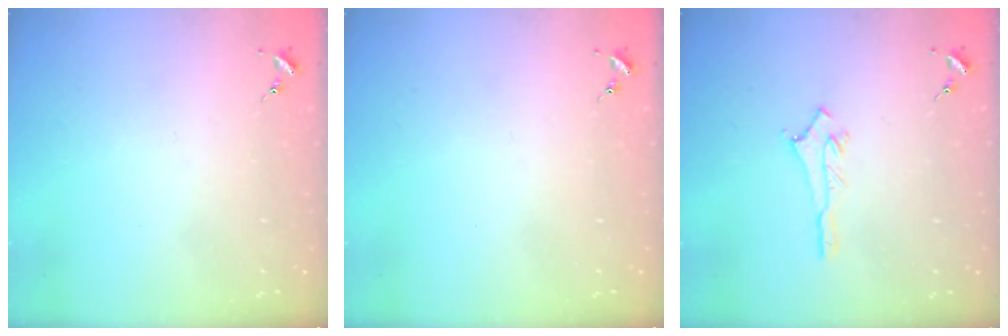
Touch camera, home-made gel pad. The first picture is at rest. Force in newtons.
{"total": 0.0}
{"total": 2.9, "press": 2.9, "slide": 0.3}